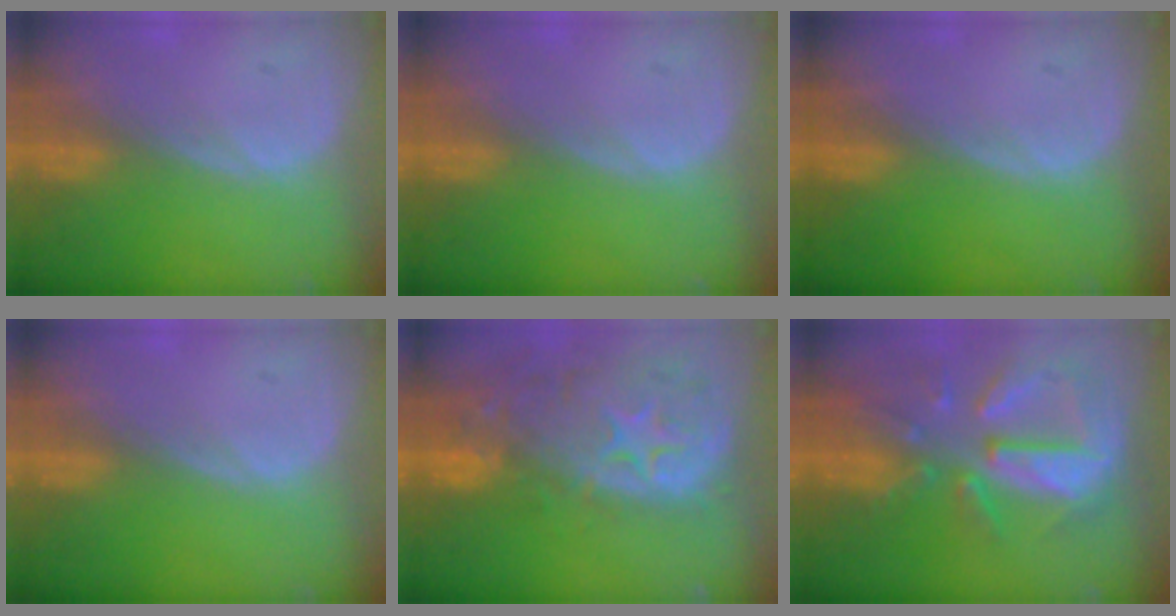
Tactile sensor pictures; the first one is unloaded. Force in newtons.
{"total": 0.0}
{"total": 0.0}
{"total": 0.0}
{"total": 14.0, "press": 11.2, "slide": 8.3}
{"total": 10.7, "press": 9.5, "slide": 5.0}